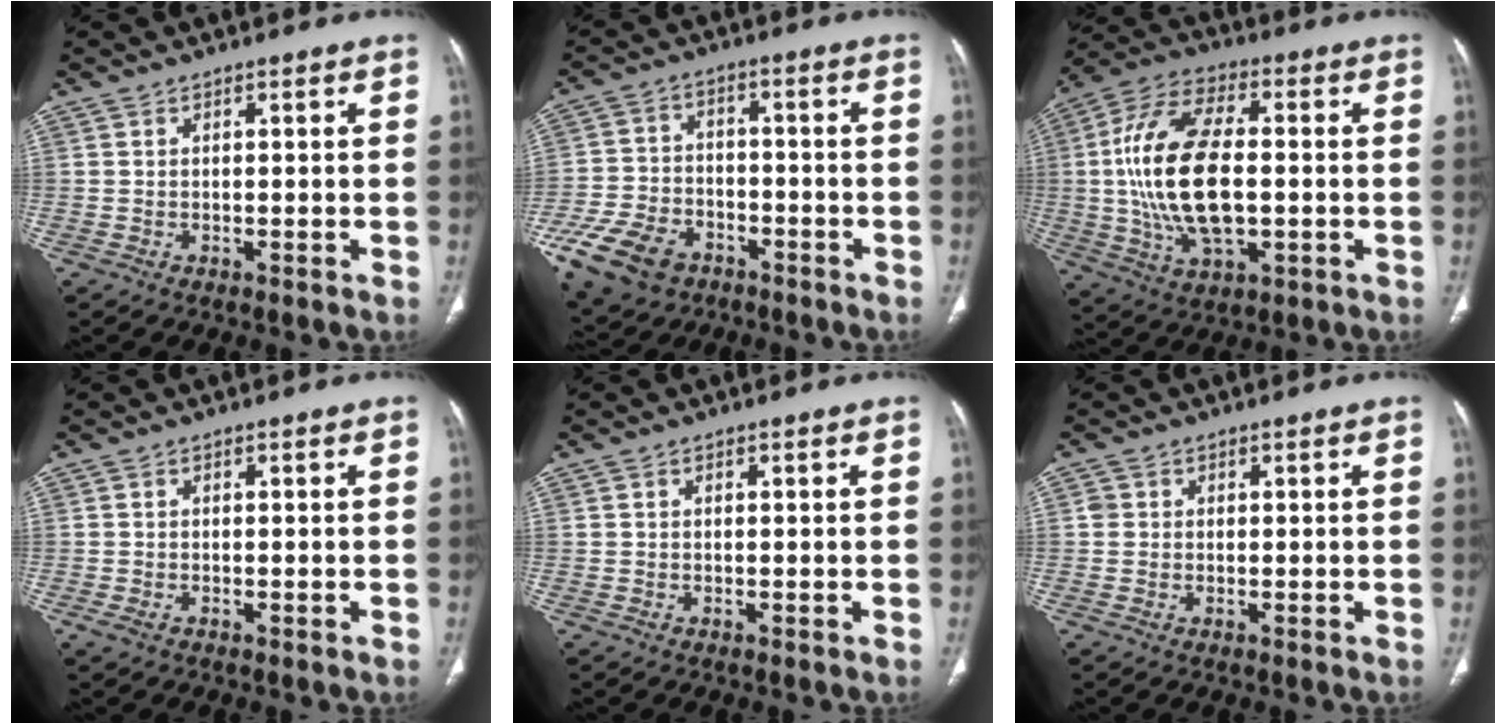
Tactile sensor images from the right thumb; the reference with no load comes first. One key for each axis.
{"total": 14.8, "fx": -7.9, "fy": 9.8, "fz": 7.6, "tx": -0.156, "ty": 0.026, "tz": -0.139}
{"total": 20.0, "fx": -0.4, "fy": 10.0, "fz": 17.3, "tx": -0.343, "ty": 0.011, "tz": -0.004}
{"total": 1.5, "fx": -0.8, "fy": 0.8, "fz": 1.0, "tx": -0.026, "ty": 0.000, "tz": -0.016}
{"total": 0.0}
{"total": 1.3, "fx": 0.1, "fy": 1.3, "fz": 0.3, "tx": 0.004, "ty": 0.004, "tz": 0.001}